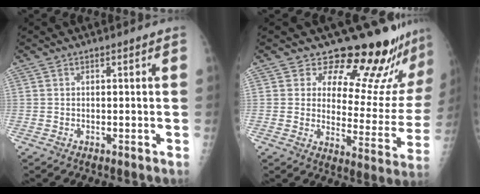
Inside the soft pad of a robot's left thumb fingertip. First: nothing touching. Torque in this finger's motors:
{"motor_torque": [0.08, 0.01, -0.16, -0.01, 0.08]}